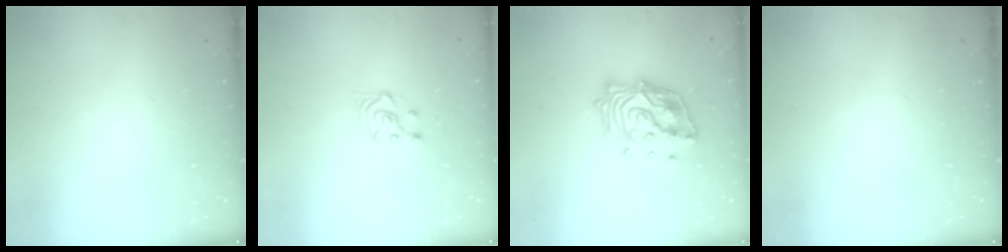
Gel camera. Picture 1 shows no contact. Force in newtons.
{"total": 3.6, "press": 3.3, "slide": 1.4}
{"total": 14.6, "press": 14.5, "slide": 1.8}
{"total": 0.0}